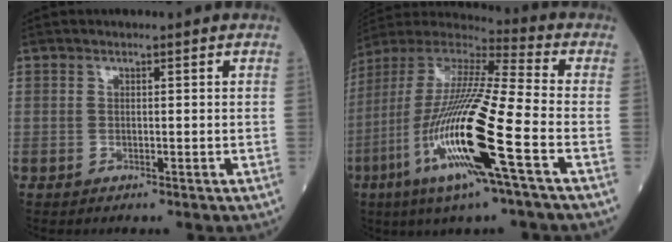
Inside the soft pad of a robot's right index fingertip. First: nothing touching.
{"total": 21.1, "force": [-7.0, 0.7, 19.8], "torque": [-0.429, -0.035, -0.144]}